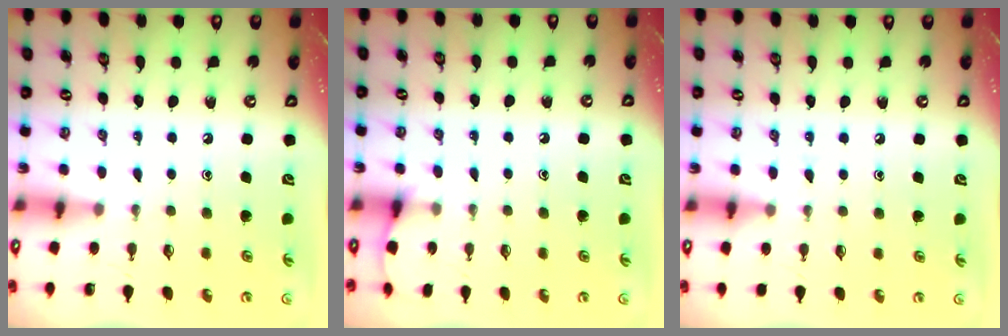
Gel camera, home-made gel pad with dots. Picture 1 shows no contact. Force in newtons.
{"total": 6.0, "press": 5.9, "slide": 0.7}
{"total": 3.7, "press": 3.6, "slide": 0.5}